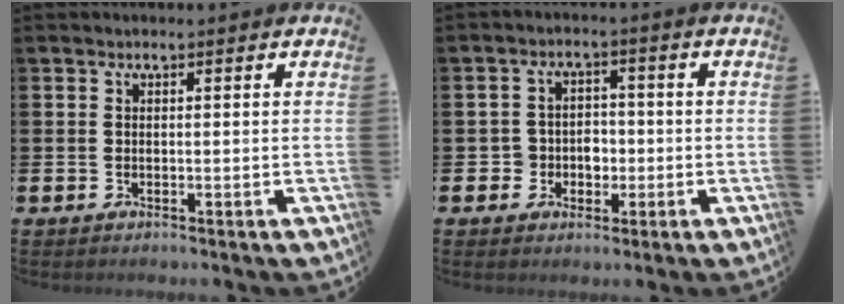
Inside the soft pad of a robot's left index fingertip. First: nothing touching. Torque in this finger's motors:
{"motor_torque": [0.10, 0.11, 0.06, 0.00]}